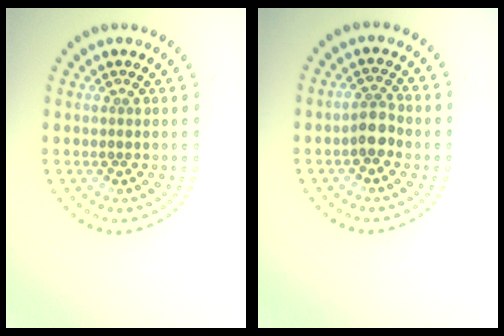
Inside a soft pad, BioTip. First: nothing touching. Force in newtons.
{"total": 2.1, "press": 1.9, "slide": 1.0}